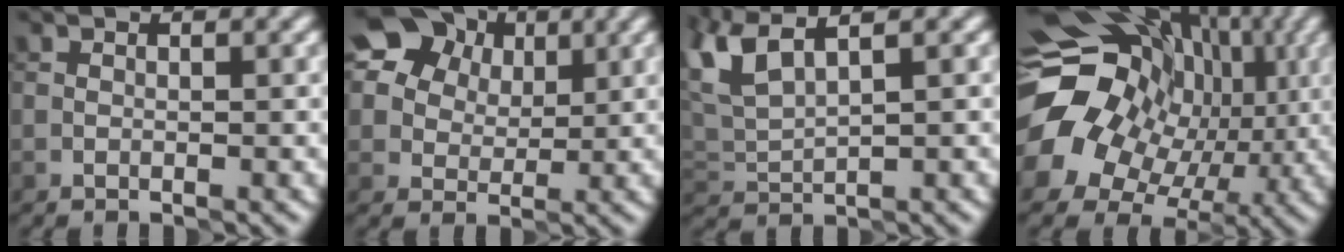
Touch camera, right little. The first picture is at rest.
{"total": 15.5, "force": [8.0, 11.4, 6.7], "torque": [-0.172, 0.037, 0.154]}
{"total": 4.9, "force": [3.0, 1.4, 3.6], "torque": [-0.099, 0.024, 0.064]}
{"total": 17.5, "force": [0.3, 15.2, 8.7], "torque": [-0.171, 0.013, 0.005]}